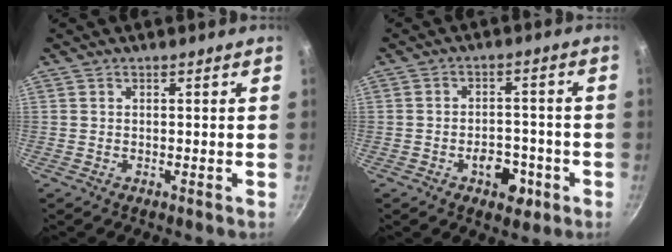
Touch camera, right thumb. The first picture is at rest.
{"total": 7.5, "force": [-3.4, 4.6, 4.9], "torque": [-0.041, 0.021, -0.047]}